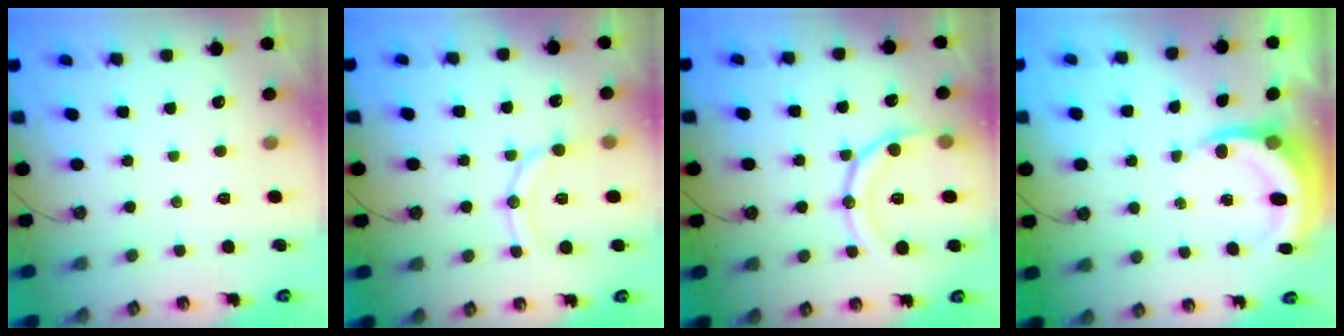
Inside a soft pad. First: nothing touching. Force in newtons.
{"total": 13.9, "press": 13.5, "slide": 3.3}
{"total": 15.6, "press": 15.5, "slide": 1.6}
{"total": 4.5, "press": 4.5, "slide": 0.3}